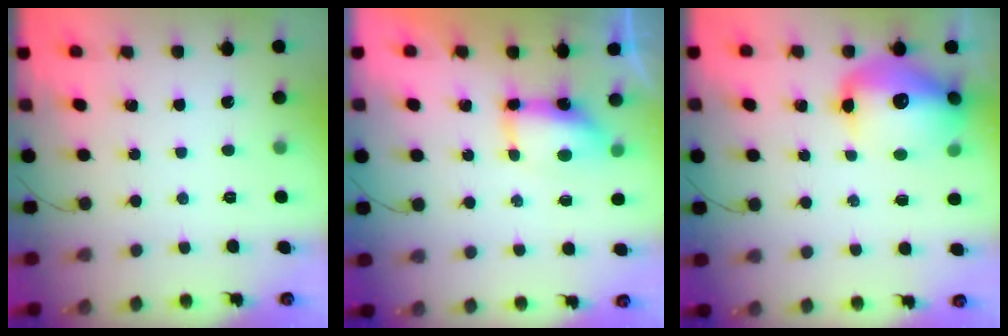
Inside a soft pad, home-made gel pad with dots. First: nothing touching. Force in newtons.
{"total": 7.1, "press": 7.1, "slide": 0.5}
{"total": 16.2, "press": 15.6, "slide": 4.1}